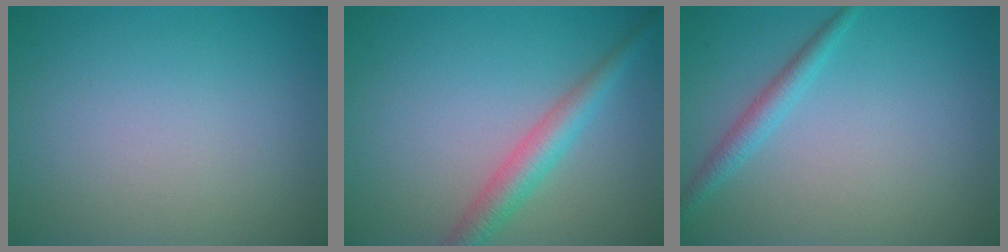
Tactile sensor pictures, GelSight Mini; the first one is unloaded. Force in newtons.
{"total": 3.3, "press": 3.3, "slide": 0.1}
{"total": 1.9, "press": 1.9, "slide": 0.1}